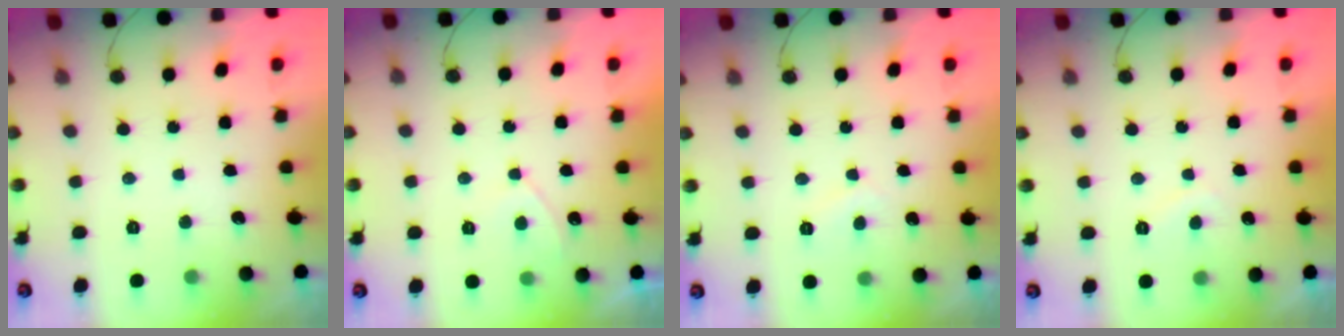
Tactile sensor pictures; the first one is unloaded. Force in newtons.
{"total": 2.3, "press": 2.2, "slide": 0.4}
{"total": 2.7, "press": 2.6, "slide": 0.5}
{"total": 1.3, "press": 1.1, "slide": 0.7}